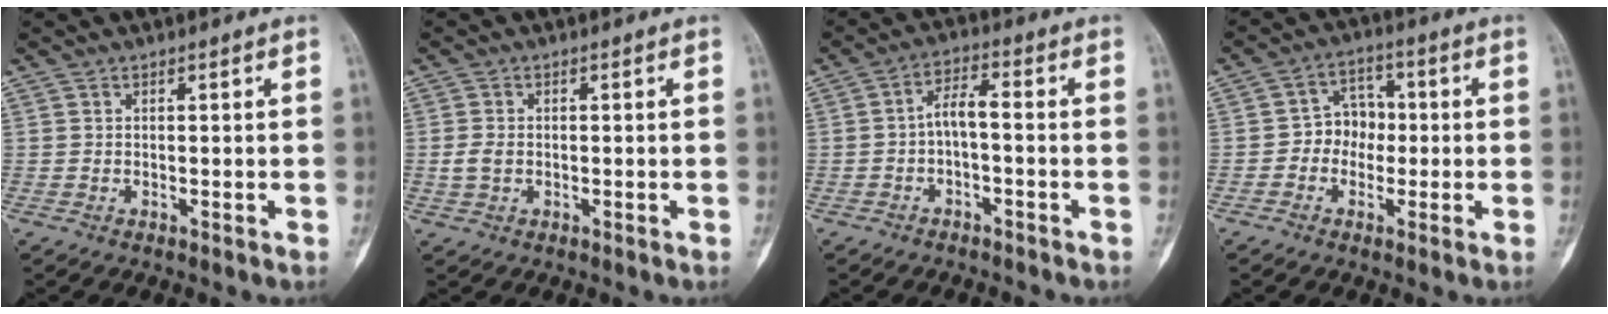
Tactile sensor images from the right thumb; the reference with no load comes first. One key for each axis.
{"total": 2.4, "fx": -0.3, "fy": 1.7, "fz": 1.6, "tx": -0.036, "ty": 0.004, "tz": -0.006}
{"total": 4.3, "fx": -1.3, "fy": 1.6, "fz": 3.8, "tx": -0.064, "ty": 0.031, "tz": -0.029}
{"total": 6.4, "fx": -0.8, "fy": 5.4, "fz": 3.3, "tx": -0.011, "ty": 0.022, "tz": -0.028}